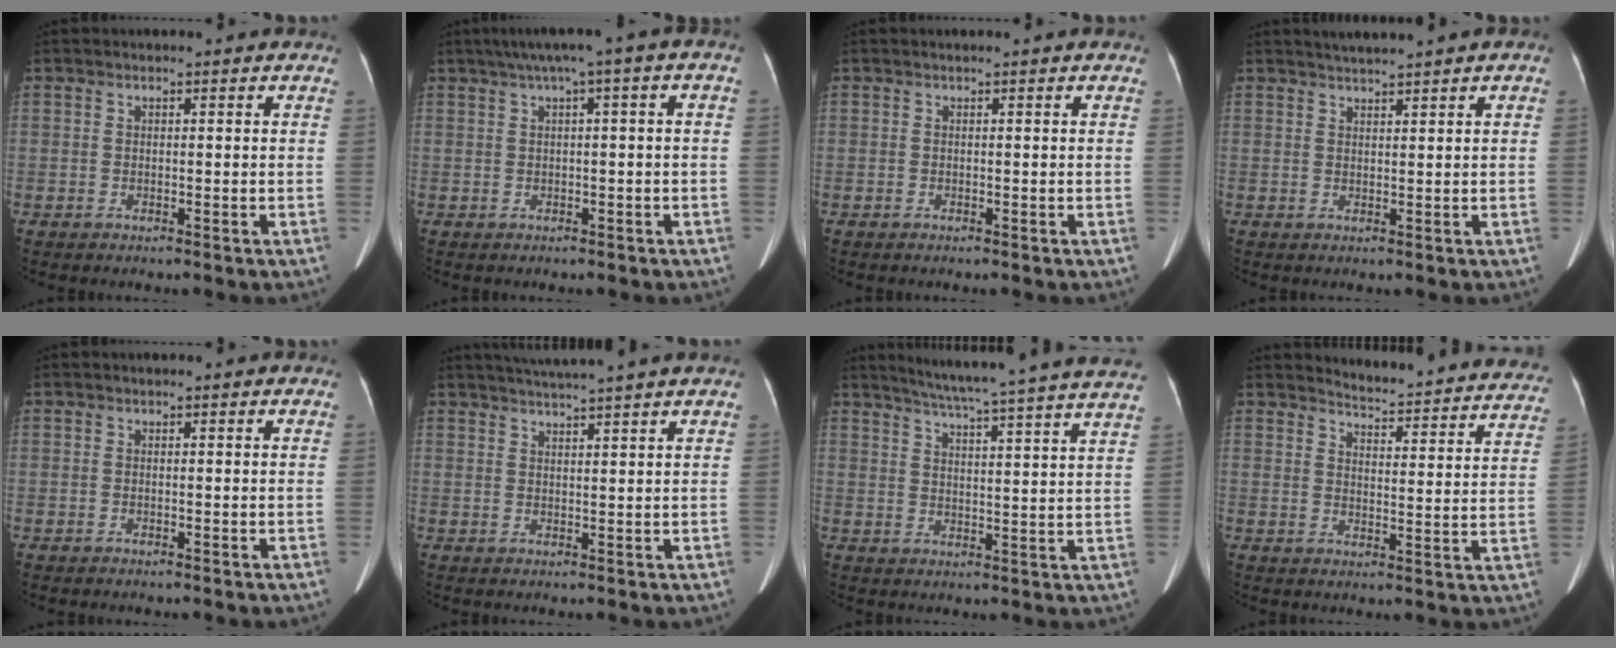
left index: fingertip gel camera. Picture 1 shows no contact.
{"total": 6.1, "force": [2.0, 0.2, 5.8], "torque": [-0.092, 0.038, 0.032]}
{"total": 0.0}
{"total": 2.3, "force": [2.1, -0.4, 1.0], "torque": [-0.018, 0.012, 0.038]}
{"total": 0.0}
{"total": 7.4, "force": [6.5, -1.5, 3.3], "torque": [-0.054, 0.015, 0.089]}
{"total": 22.6, "force": [20.4, -1.3, 9.7], "torque": [-0.151, -0.033, 0.256]}
{"total": 20.4, "force": [19.7, 2.6, 4.7], "torque": [-0.050, -0.078, 0.217]}